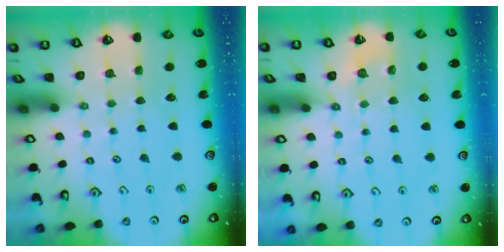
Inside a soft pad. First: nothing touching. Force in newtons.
{"total": 3.3, "press": 3.0, "slide": 1.5}